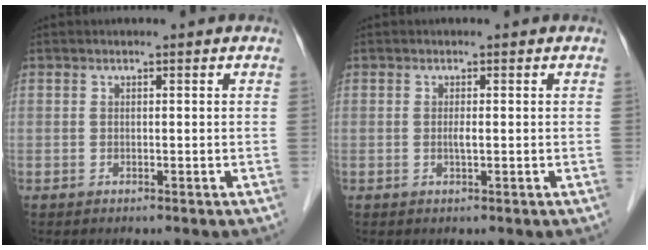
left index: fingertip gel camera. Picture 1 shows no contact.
{"total": 0.9, "force": [-0.1, 0.1, 0.9], "torque": [-0.019, -0.002, -0.001]}